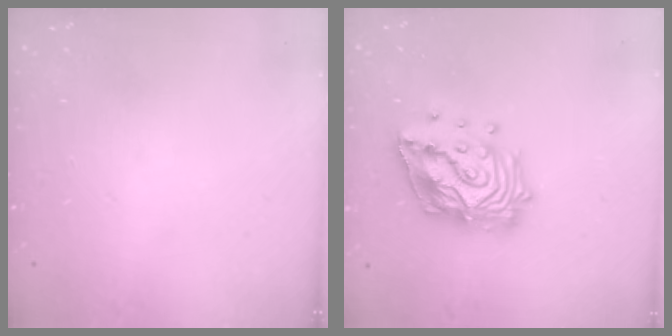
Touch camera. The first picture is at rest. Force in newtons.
{"total": 17.5, "press": 17.5, "slide": 1.4}